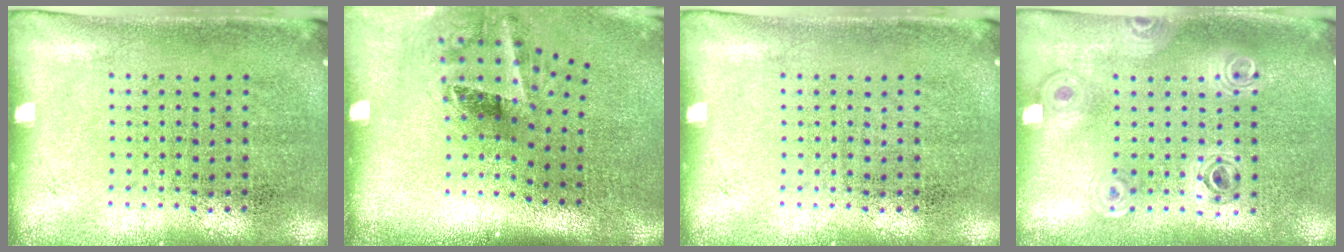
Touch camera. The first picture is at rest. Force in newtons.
{"total": 2.1, "press": 1.3, "slide": 1.7}
{"total": 0.0}
{"total": 0.9, "press": 0.9, "slide": 0.1}